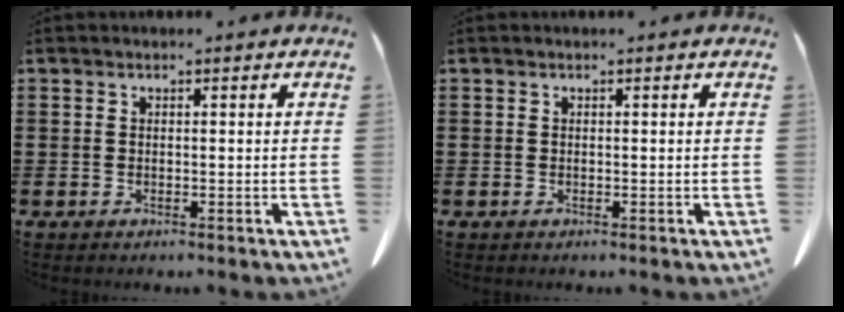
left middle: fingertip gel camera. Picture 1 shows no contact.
{"total": 0.0}